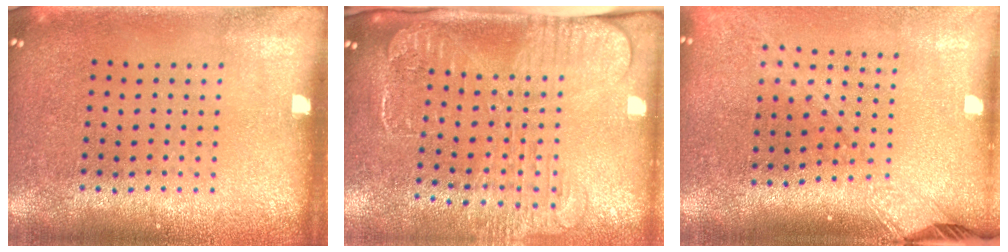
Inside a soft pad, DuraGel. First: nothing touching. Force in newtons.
{"total": 2.6, "press": 2.0, "slide": 1.7}
{"total": 2.2, "press": 1.6, "slide": 1.5}